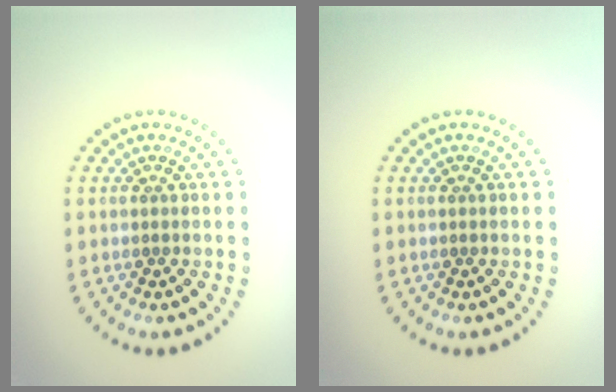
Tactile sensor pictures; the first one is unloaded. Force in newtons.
{"total": 0.0}